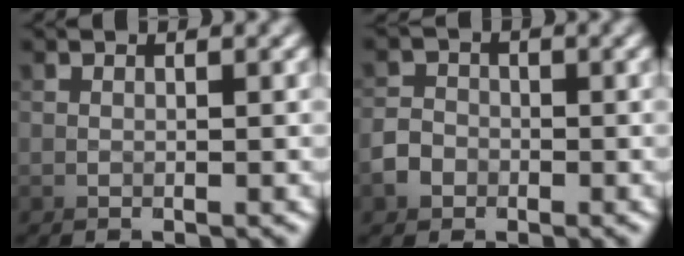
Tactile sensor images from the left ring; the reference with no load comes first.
{"total": 3.6, "force": [-2.1, 1.6, -2.5], "torque": [0.026, -0.014, -0.042]}